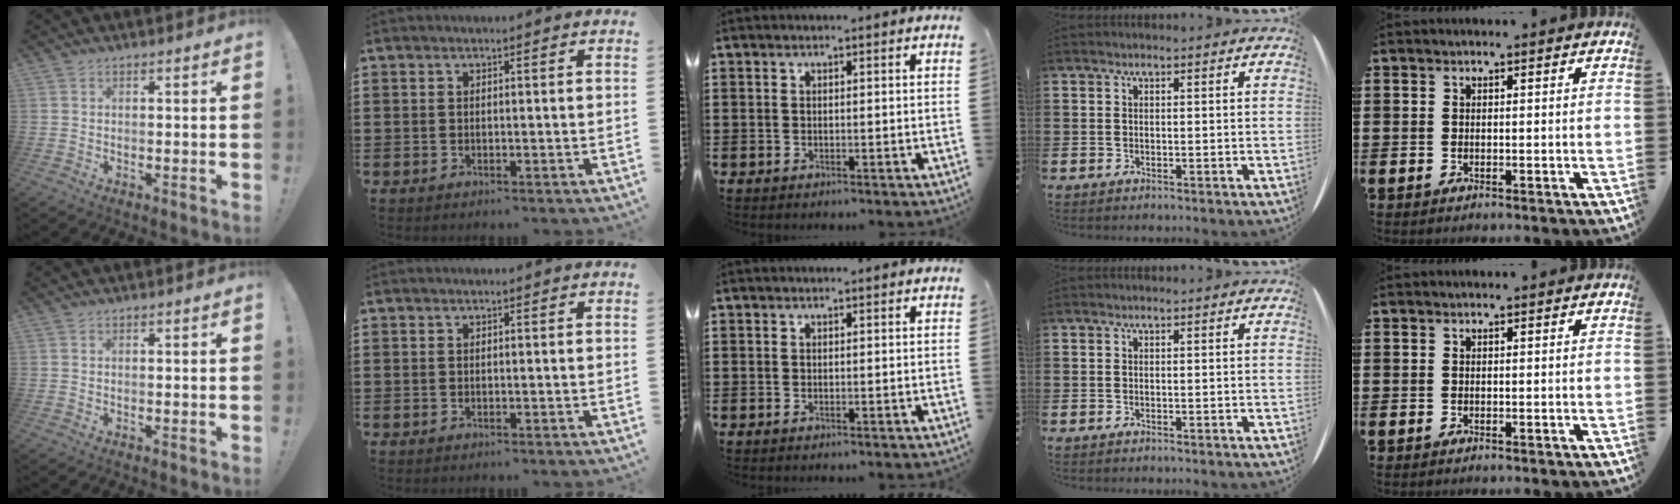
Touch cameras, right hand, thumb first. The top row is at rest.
{}